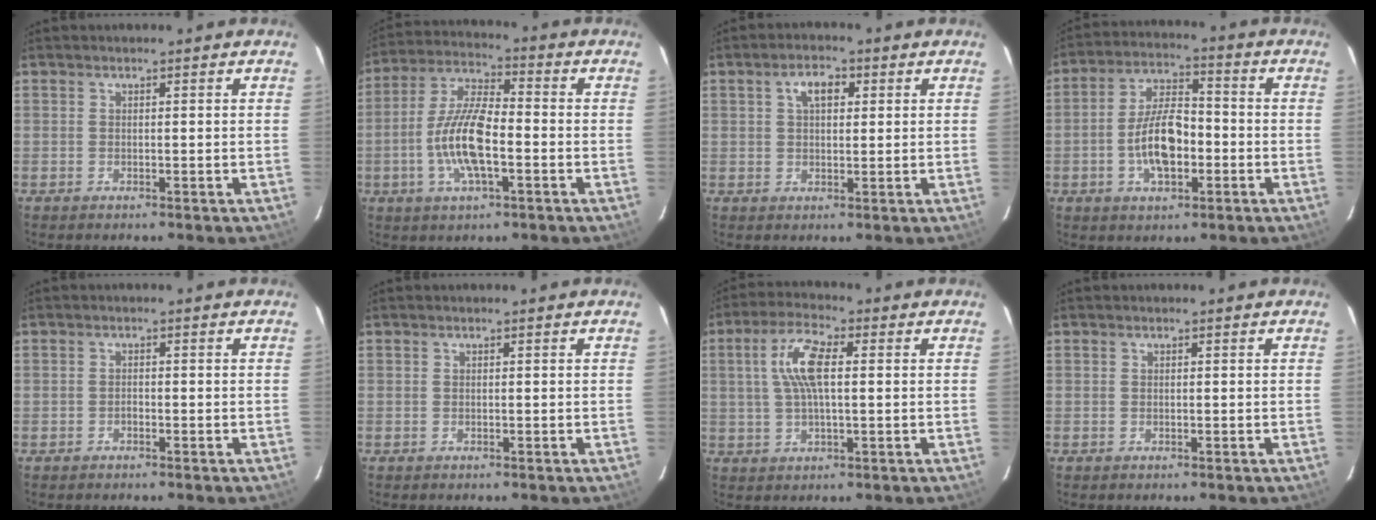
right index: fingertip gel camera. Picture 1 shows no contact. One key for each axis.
{"total": 12.2, "fx": -3.2, "fy": 4.0, "fz": 11.1, "tx": -0.229, "ty": 0.002, "tz": -0.064}
{"total": 4.4, "fx": 1.5, "fy": 2.5, "fz": 3.3, "tx": -0.056, "ty": 0.015, "tz": 0.027}
{"total": 10.5, "fx": -2.7, "fy": 5.1, "fz": 8.8, "tx": -0.171, "ty": 0.012, "tz": -0.044}
{"total": 0.7, "fx": -0.5, "fy": 0.4, "fz": 0.2, "tx": -0.003, "ty": 0.003, "tz": -0.009}
{"total": 0.0}
{"total": 8.5, "fx": 1.5, "fy": 2.9, "fz": 7.9, "tx": -0.158, "ty": 0.015, "tz": 0.029}
{"total": 0.0}